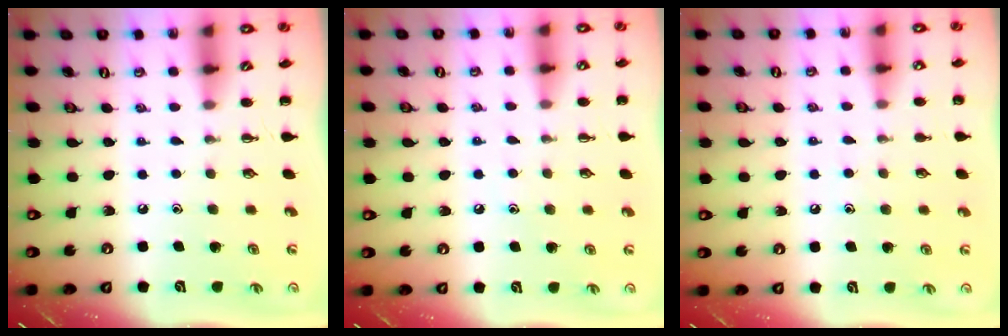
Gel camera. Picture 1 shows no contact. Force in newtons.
{"total": 5.1, "press": 4.8, "slide": 1.5}
{"total": 5.9, "press": 5.7, "slide": 1.5}